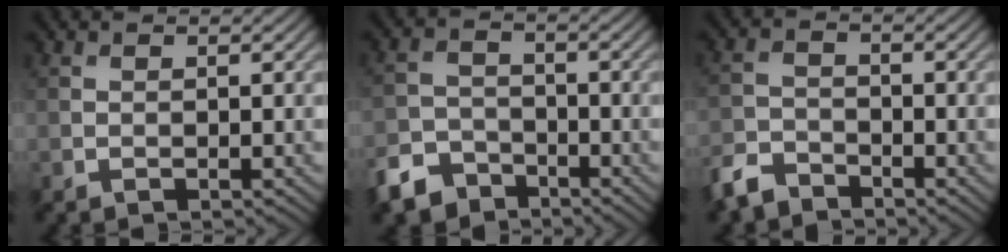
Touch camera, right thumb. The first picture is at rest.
{"total": 6.0, "force": [-4.5, 3.5, 1.8], "torque": [-0.042, -0.005, -0.098]}
{"total": 4.6, "force": [-4.0, 1.9, 1.4], "torque": [-0.032, -0.008, -0.092]}